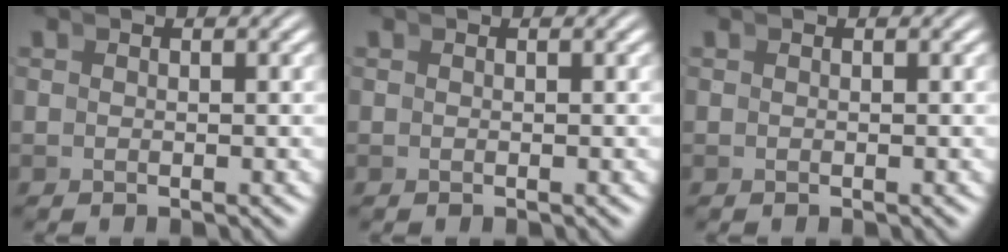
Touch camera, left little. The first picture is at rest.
{"total": 0.0}
{"total": 0.0}